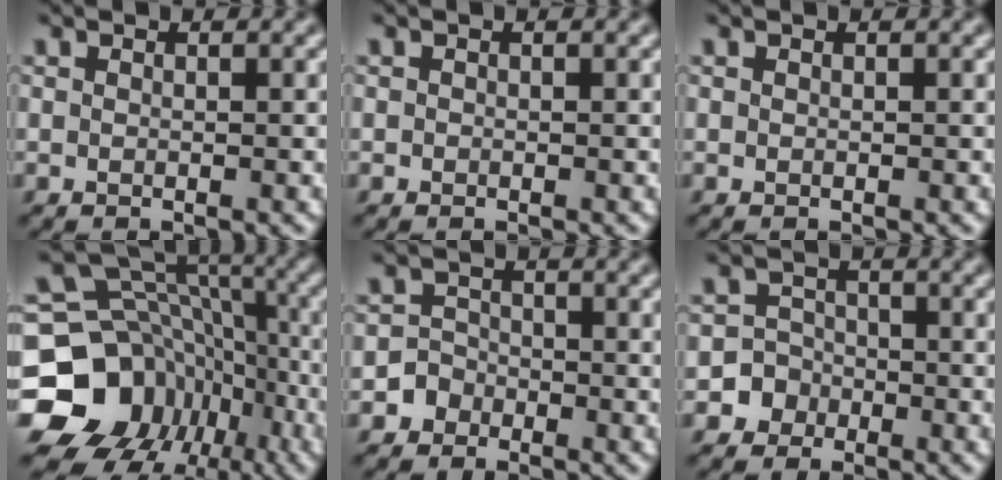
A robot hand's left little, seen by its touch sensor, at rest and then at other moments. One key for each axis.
{"total": 0.0}
{"total": 0.0}
{"total": 16.2, "fx": -5.9, "fy": 13.5, "fz": 6.7, "tx": -0.146, "ty": 0.006, "tz": -0.095}
{"total": 2.3, "fx": -1.4, "fy": 1.8, "fz": -0.1, "tx": 0.026, "ty": 0.006, "tz": -0.030}
{"total": 3.9, "fx": -1.9, "fy": 3.4, "fz": 0.0, "tx": 0.036, "ty": 0.002, "tz": -0.043}